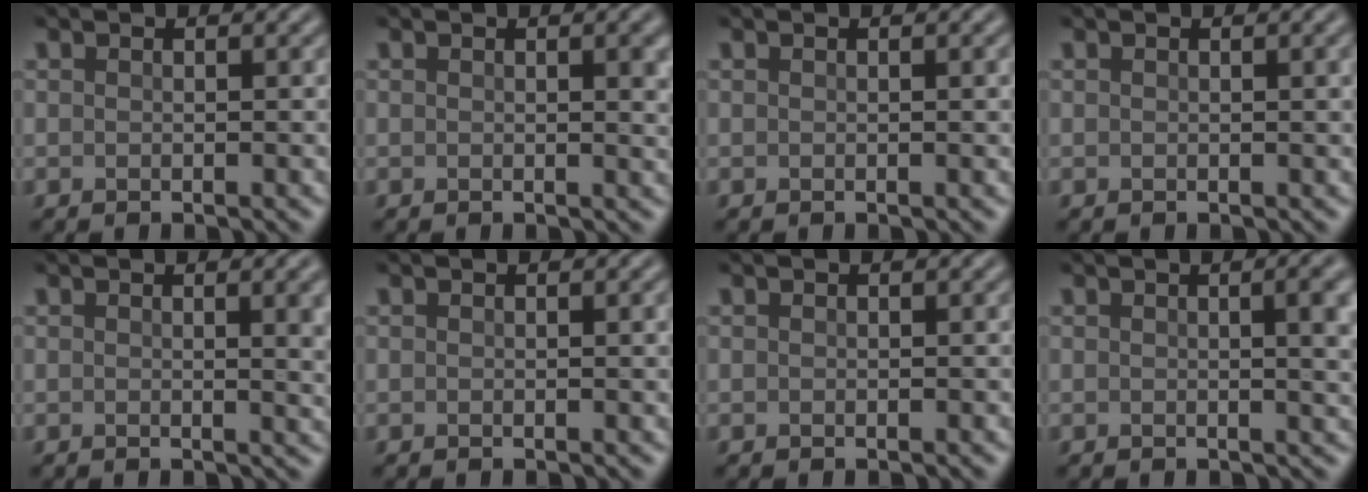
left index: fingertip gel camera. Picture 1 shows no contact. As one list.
[{"total": 2.2, "force": [0.5, 0.6, 2.1], "torque": [-0.016, 0.001, 0.005]}, {"total": 1.0, "force": [0.2, 0.2, 0.9], "torque": [-0.007, 0.003, 0.000]}, {"total": 1.3, "force": [0.3, 0.3, 1.2], "torque": [-0.012, 0.003, 0.002]}, {"total": 4.0, "force": [0.8, 1.3, 3.6], "torque": [-0.031, 0.005, 0.008]}, {"total": 1.1, "force": [0.2, 0.3, 1.0], "torque": [-0.008, 0.003, 0.000]}, {"total": 0.0}, {"total": 4.9, "force": [0.7, 1.8, 4.5], "torque": [-0.030, 0.014, 0.006]}]